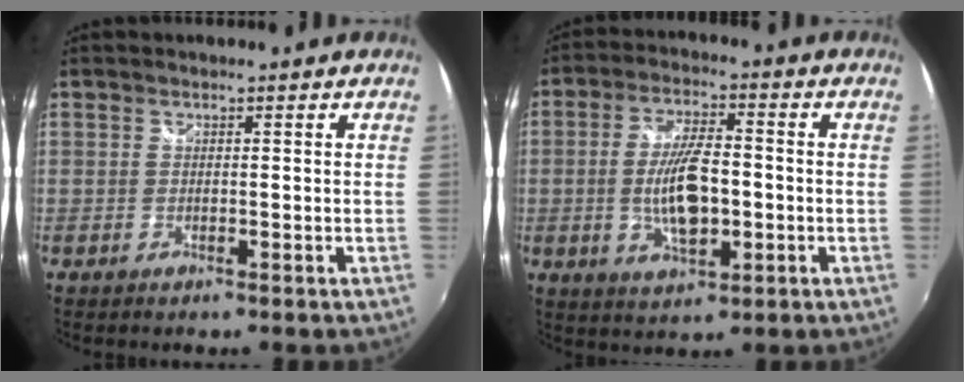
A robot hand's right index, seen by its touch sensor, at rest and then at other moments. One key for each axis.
{"total": 10.6, "fx": -1.6, "fy": 4.4, "fz": 9.5, "tx": -0.184, "ty": -0.003, "tz": -0.025}